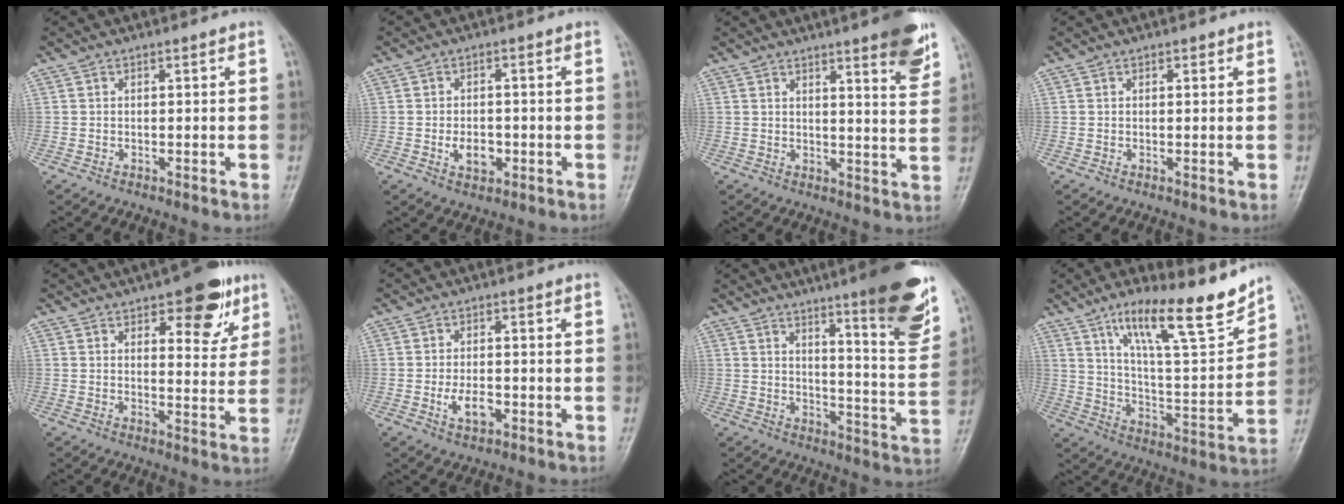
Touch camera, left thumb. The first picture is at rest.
{"total": 4.8, "force": [-1.3, 3.3, 3.2], "torque": [-0.040, 0.003, -0.019]}
{"total": 9.7, "force": [6.1, 1.5, 7.4], "torque": [-0.076, -0.034, 0.075]}
{"total": 0.9, "force": [0.5, 0.6, 0.5], "torque": [0.001, -0.001, 0.005]}
{"total": 10.6, "force": [5.8, 4.7, 7.6], "torque": [-0.062, -0.025, 0.075]}
{"total": 4.8, "force": [-1.6, 2.8, 3.6], "torque": [-0.059, 0.006, -0.026]}
{"total": 18.4, "force": [11.4, 2.9, 14.2], "torque": [-0.156, -0.071, 0.157]}
{"total": 18.8, "force": [13.0, 4.1, 13.0], "torque": [-0.176, -0.074, 0.219]}